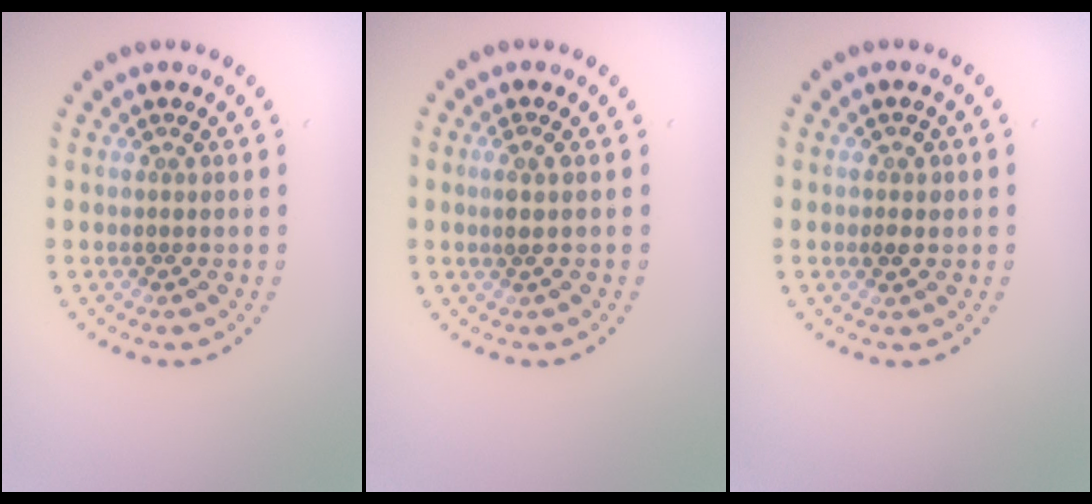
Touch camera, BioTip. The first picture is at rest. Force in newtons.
{"total": 0.9, "press": 0.7, "slide": 0.6}
{"total": 1.3, "press": 1.3, "slide": 0.1}